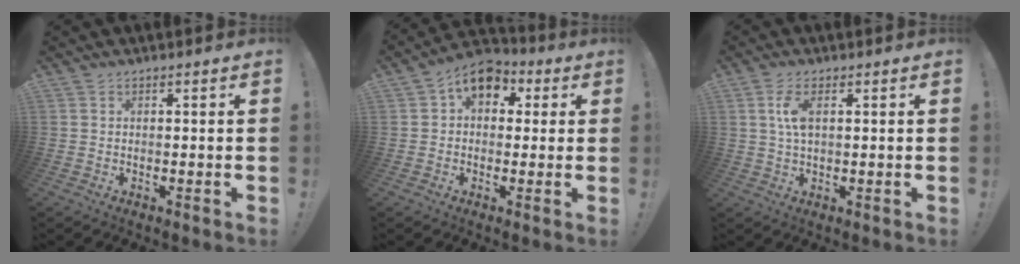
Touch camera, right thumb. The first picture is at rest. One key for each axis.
{"total": 9.0, "fx": 3.5, "fy": 6.5, "fz": 5.2, "tx": -0.074, "ty": -0.006, "tz": 0.068}
{"total": 5.6, "fx": 1.3, "fy": 2.5, "fz": 4.8, "tx": -0.091, "ty": -0.001, "tz": 0.019}